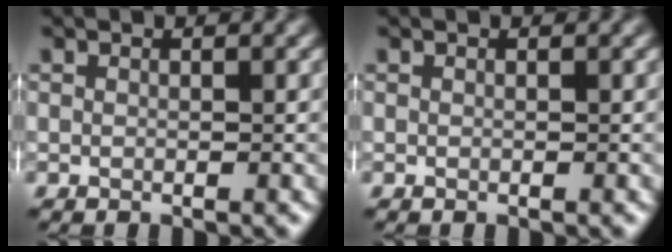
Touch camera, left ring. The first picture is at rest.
{"total": 0.0}